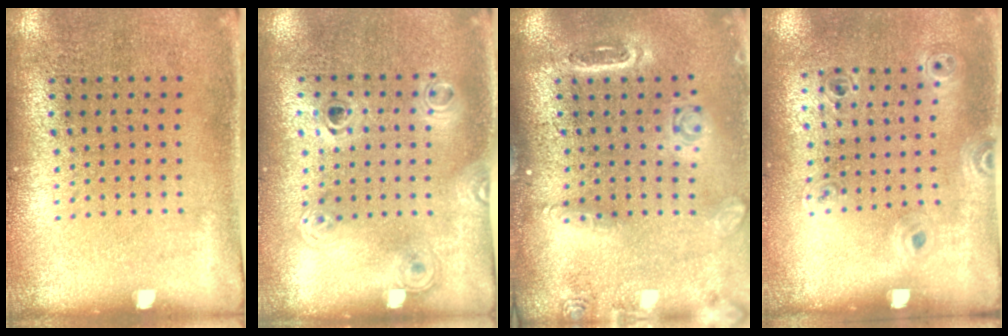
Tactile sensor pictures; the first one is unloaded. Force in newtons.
{"total": 1.2, "press": 1.0, "slide": 0.7}
{"total": 1.5, "press": 1.5, "slide": 0.2}
{"total": 0.9, "press": 0.8, "slide": 0.3}